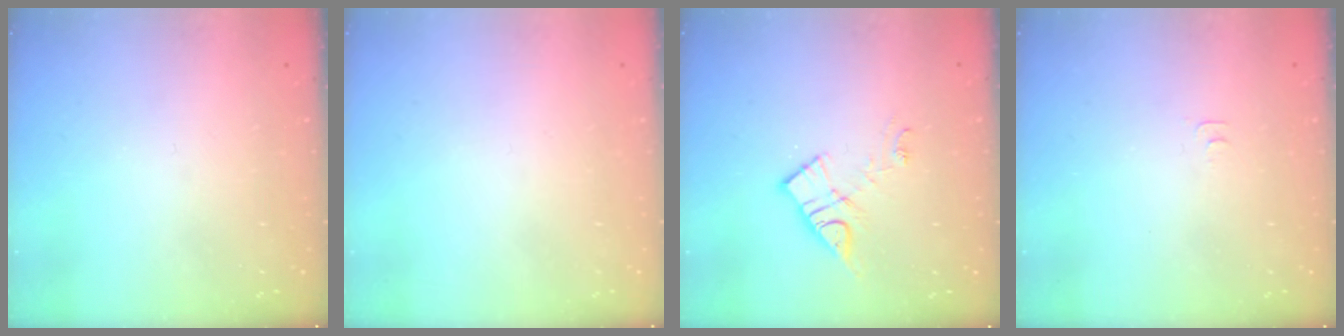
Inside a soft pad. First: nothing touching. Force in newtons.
{"total": 1.6, "press": 1.6, "slide": 0.1}
{"total": 9.8, "press": 9.7, "slide": 0.6}
{"total": 5.4, "press": 5.4, "slide": 0.8}